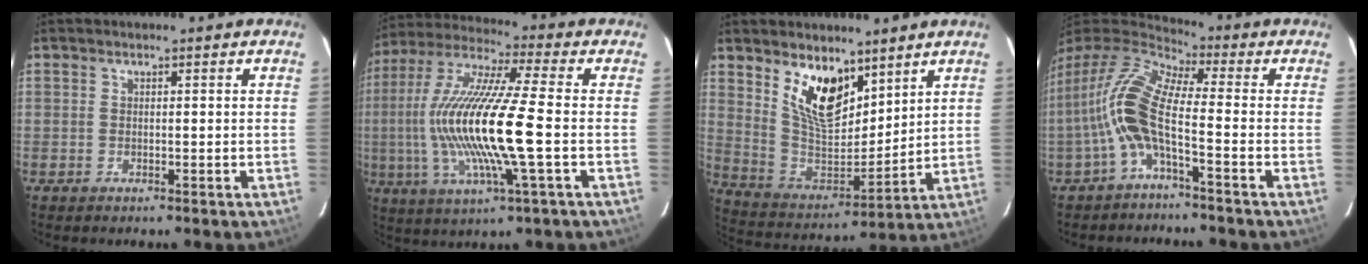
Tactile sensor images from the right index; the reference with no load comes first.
{"total": 19.4, "force": [-2.0, 1.6, 19.2], "torque": [-0.373, -0.010, -0.044]}
{"total": 13.8, "force": [8.4, 6.8, 8.6], "torque": [-0.160, -0.011, 0.170]}
{"total": 13.5, "force": [-3.0, 3.5, 12.7], "torque": [-0.255, 0.006, -0.067]}